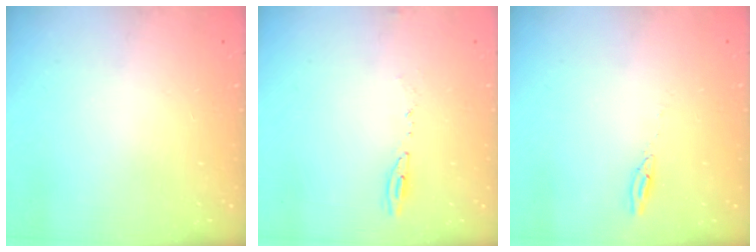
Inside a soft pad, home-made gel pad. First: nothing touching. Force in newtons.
{"total": 4.6, "press": 4.3, "slide": 1.6}
{"total": 2.7, "press": 2.7, "slide": 0.2}